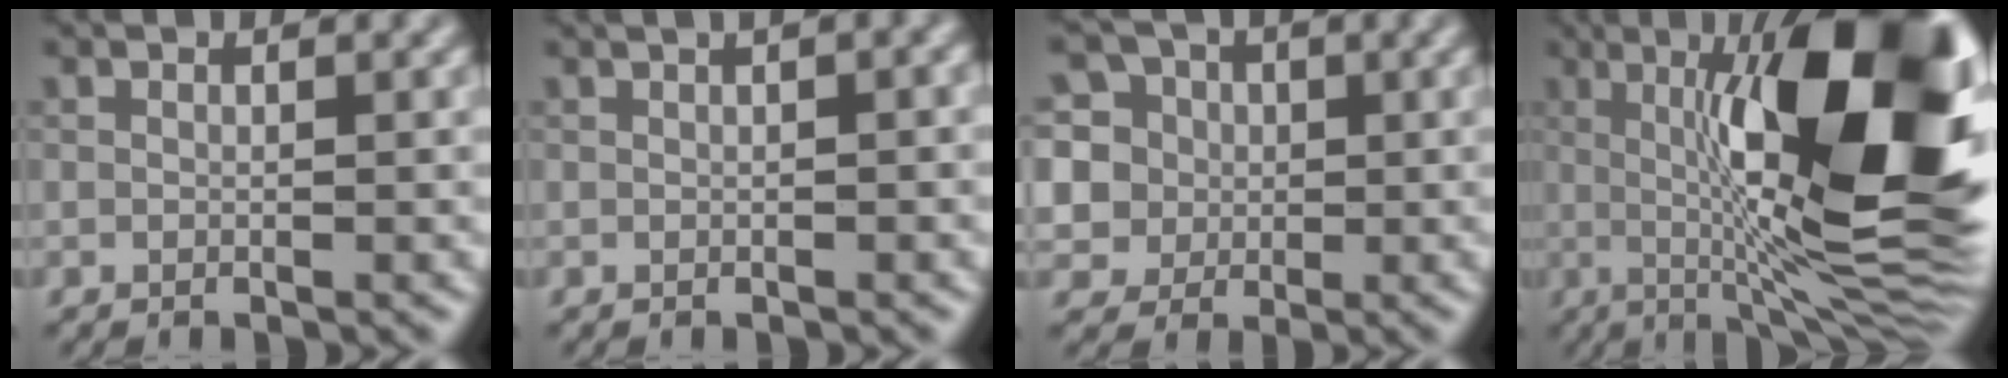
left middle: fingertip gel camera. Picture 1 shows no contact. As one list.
[{"total": 6.2, "force": [2.4, 3.0, 4.9], "torque": [-0.029, 0.045, 0.006]}, {"total": 9.8, "force": [4.1, 8.1, 3.7], "torque": [-0.094, 0.036, 0.053]}, {"total": 17.7, "force": [2.4, 4.9, 16.8], "torque": [-0.224, 0.019, 0.026]}]